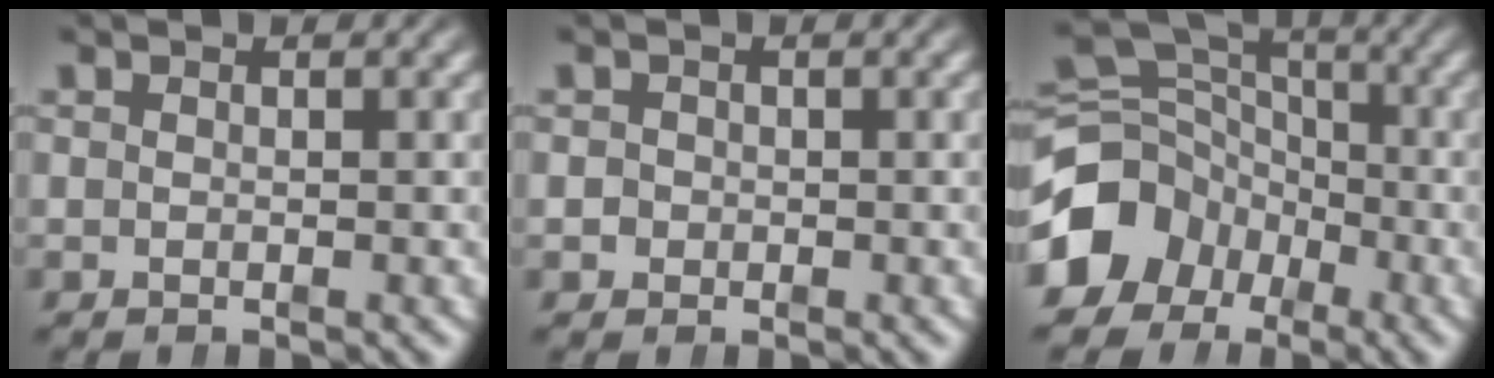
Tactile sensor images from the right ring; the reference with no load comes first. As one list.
[{"total": 1.3, "force": [-0.4, 1.2, 0.0], "torque": [-0.006, -0.005, -0.007]}, {"total": 11.3, "force": [-2.4, 9.8, 5.2], "torque": [-0.097, -0.035, -0.041]}]